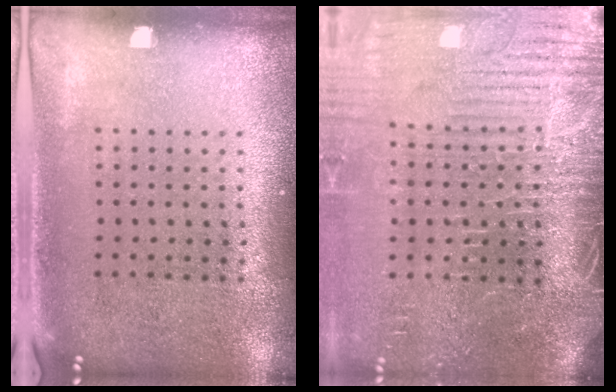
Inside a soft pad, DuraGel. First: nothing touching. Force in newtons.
{"total": 4.3, "press": 3.8, "slide": 2.1}